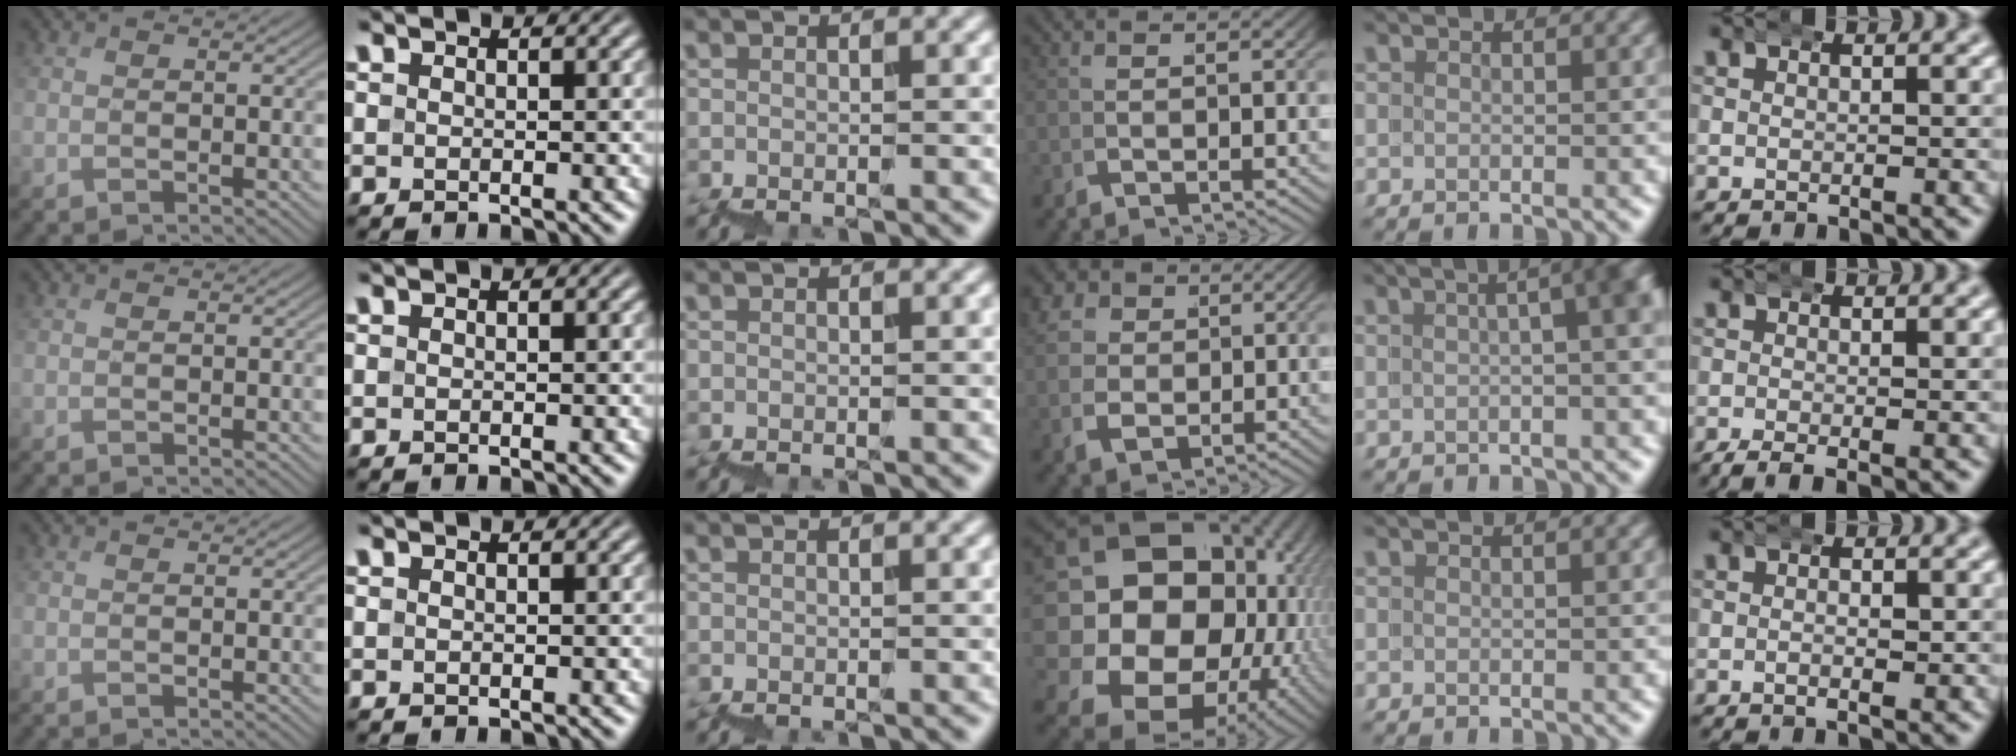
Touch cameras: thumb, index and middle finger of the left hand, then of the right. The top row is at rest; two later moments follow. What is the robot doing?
{"motion": "wrap", "object": "bubble wrap"}